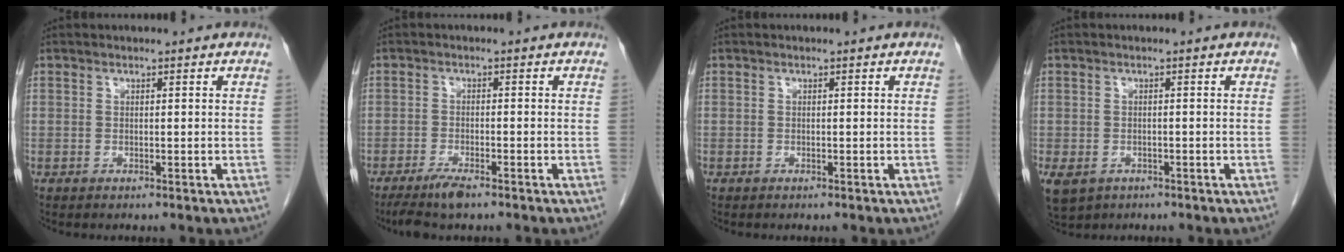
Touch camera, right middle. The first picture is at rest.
{"total": 4.3, "force": [-3.2, 0.6, 2.7], "torque": [-0.056, -0.010, -0.059]}
{"total": 0.0}
{"total": 7.5, "force": [-3.9, 5.6, 3.0], "torque": [-0.081, -0.009, -0.055]}